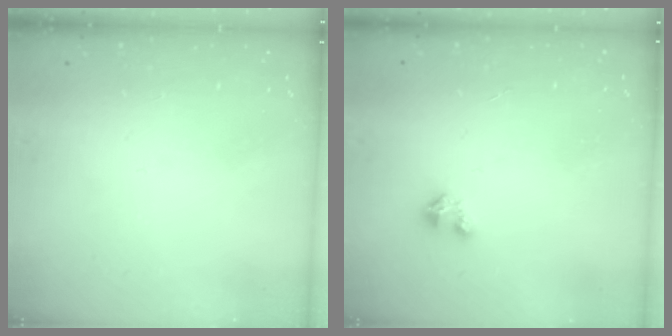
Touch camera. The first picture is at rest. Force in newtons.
{"total": 1.6, "press": 1.6, "slide": 0.2}